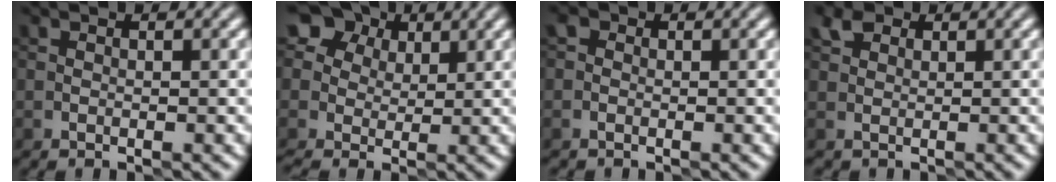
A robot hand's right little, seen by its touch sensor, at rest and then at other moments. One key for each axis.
{"total": 6.1, "fx": 2.5, "fy": 4.9, "fz": 2.5, "tx": -0.041, "ty": 0.026, "tz": 0.019}
{"total": 0.9, "fx": -0.4, "fy": 0.8, "fz": 0.0, "tx": 0.008, "ty": 0.002, "tz": -0.013}
{"total": 1.5, "fx": 0.9, "fy": 1.2, "fz": -0.1, "tx": 0.009, "ty": 0.004, "tz": 0.017}